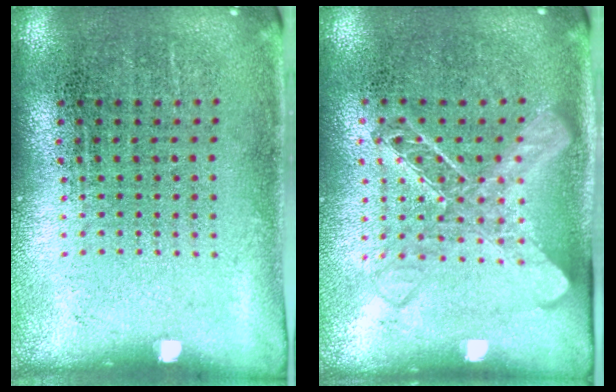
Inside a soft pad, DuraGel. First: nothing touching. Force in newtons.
{"total": 1.6, "press": 1.5, "slide": 0.6}